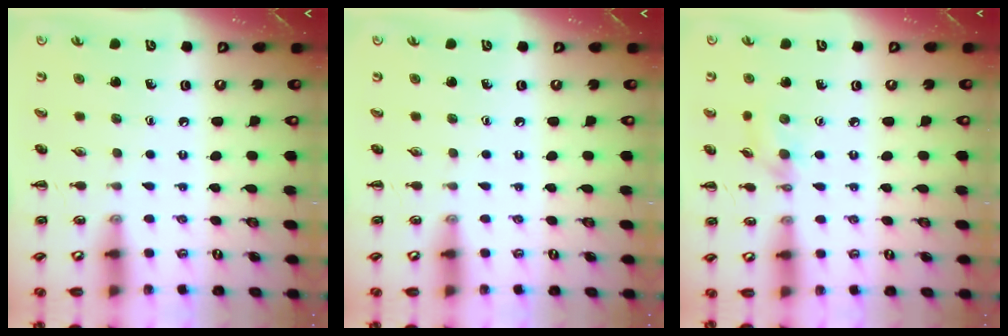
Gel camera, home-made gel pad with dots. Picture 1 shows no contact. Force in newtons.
{"total": 0.0}
{"total": 3.8, "press": 3.7, "slide": 1.1}